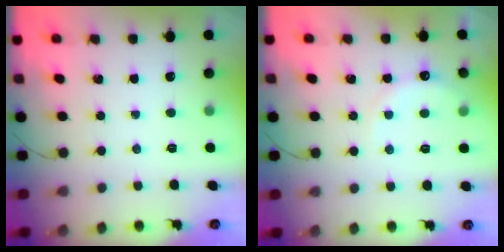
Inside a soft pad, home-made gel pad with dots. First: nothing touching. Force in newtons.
{"total": 7.6, "press": 7.5, "slide": 1.4}